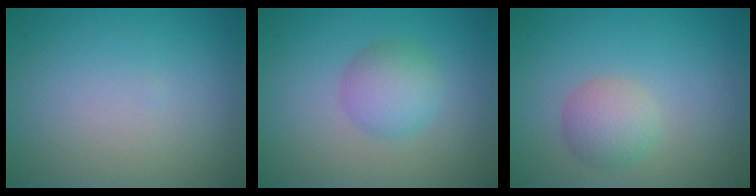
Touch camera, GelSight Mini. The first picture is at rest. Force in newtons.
{"total": 3.2, "press": 3.2, "slide": 0.1}
{"total": 2.7, "press": 2.7, "slide": 0.2}